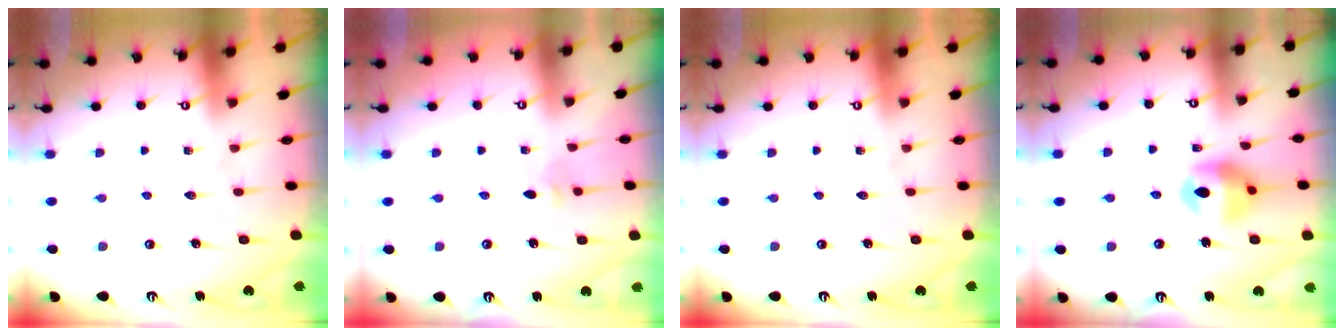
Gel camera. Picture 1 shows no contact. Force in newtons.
{"total": 2.6, "press": 2.5, "slide": 0.5}
{"total": 0.0}
{"total": 13.3, "press": 12.6, "slide": 4.1}